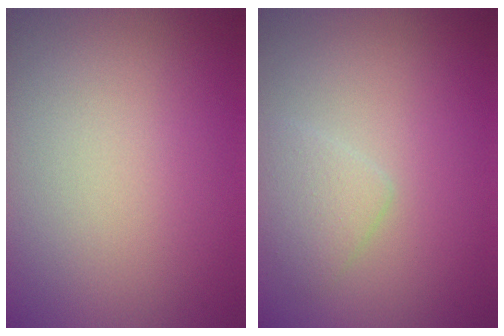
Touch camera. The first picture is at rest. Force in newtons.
{"total": 1.8, "press": 1.8, "slide": 0.1}